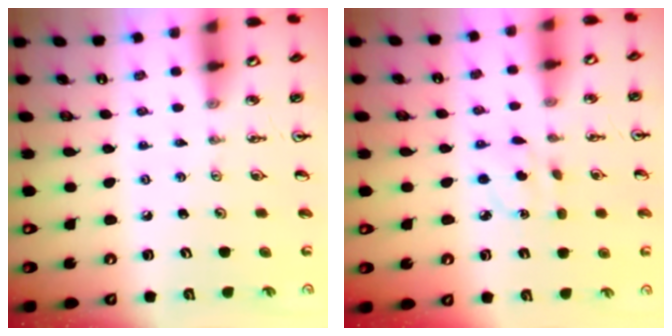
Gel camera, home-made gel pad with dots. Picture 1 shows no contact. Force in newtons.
{"total": 3.3, "press": 3.2, "slide": 0.8}